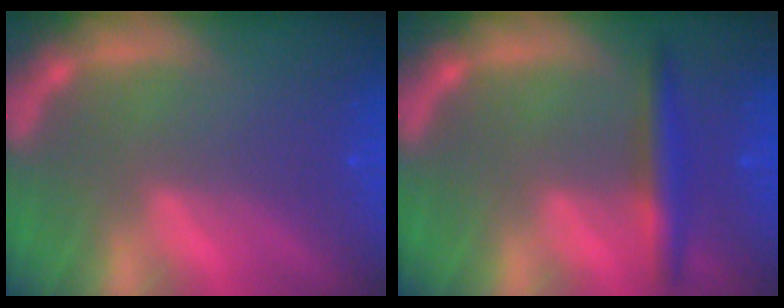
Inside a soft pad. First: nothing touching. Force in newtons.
{"total": 3.5}